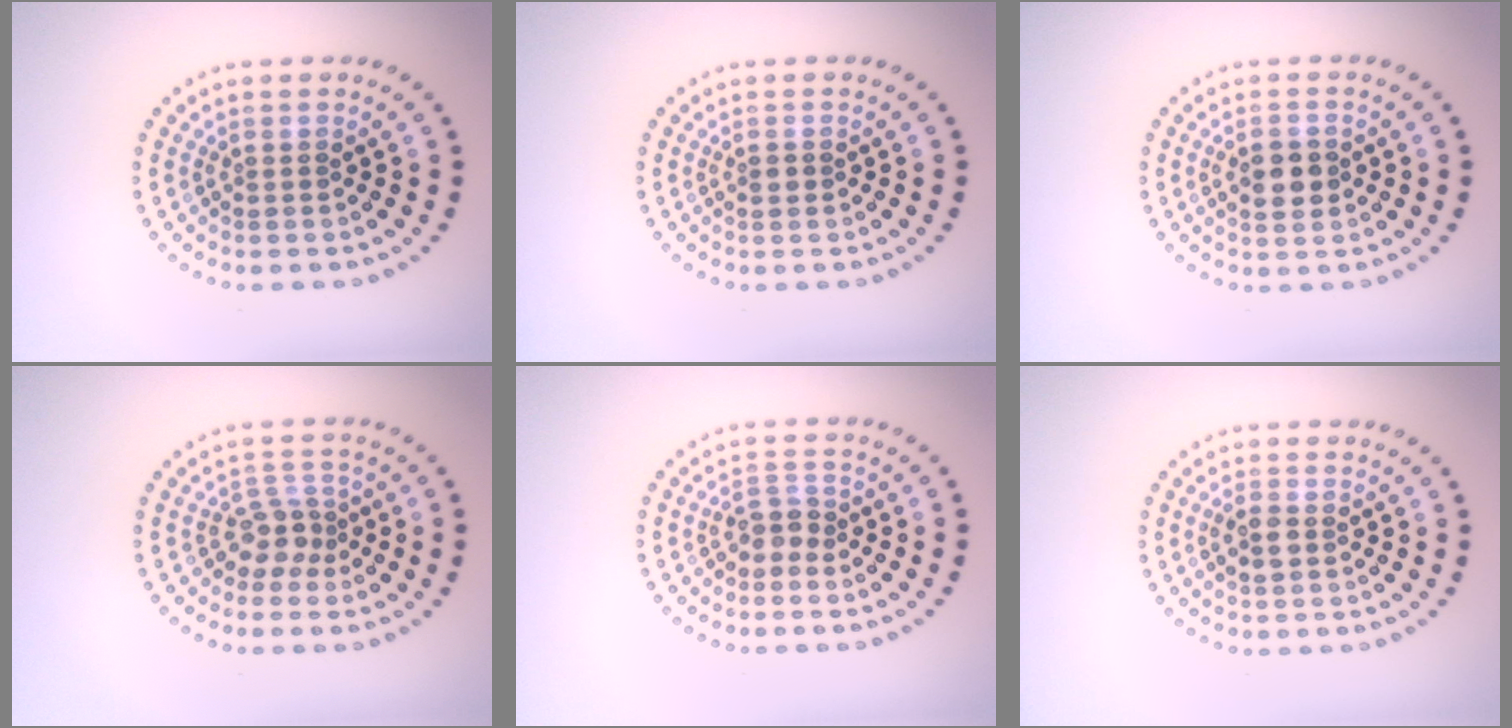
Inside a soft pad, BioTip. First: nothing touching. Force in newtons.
{"total": 0.8, "press": 0.8, "slide": 0.0}
{"total": 3.0, "press": 3.0, "slide": 0.1}
{"total": 2.5, "press": 1.9, "slide": 1.6}
{"total": 1.8, "press": 1.5, "slide": 0.9}
{"total": 1.6, "press": 1.6, "slide": 0.3}